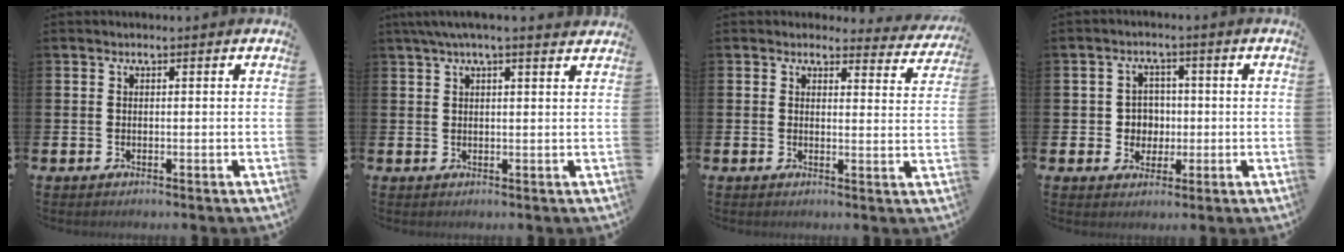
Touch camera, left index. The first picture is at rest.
{"total": 3.2, "force": [2.5, 0.1, 1.9], "torque": [-0.036, -0.006, 0.044]}
{"total": 2.6, "force": [2.4, 1.0, 0.2], "torque": [-0.007, -0.018, 0.039]}
{"total": 3.7, "force": [0.2, 3.6, 0.7], "torque": [-0.022, 0.007, -0.004]}